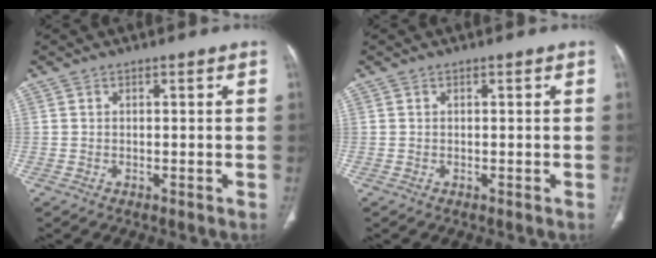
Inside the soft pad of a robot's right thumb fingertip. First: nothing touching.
{"total": 0.0}